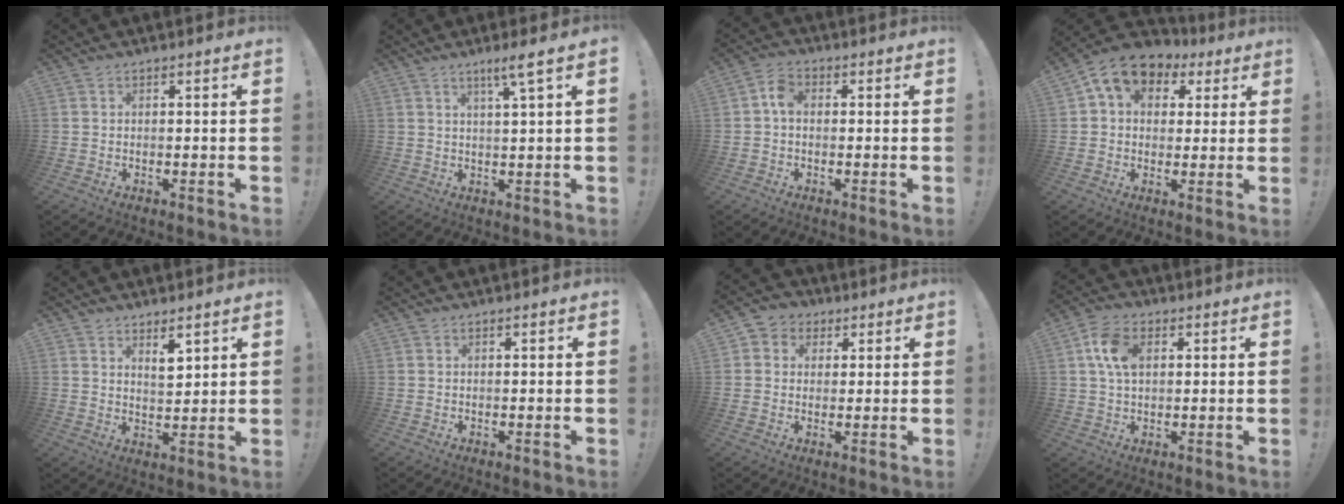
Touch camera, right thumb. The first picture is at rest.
{"total": 4.9, "force": [2.7, -0.5, 4.0], "torque": [-0.062, -0.013, 0.038]}
{"total": 4.5, "force": [-0.1, 3.1, 3.3], "torque": [-0.054, 0.013, -0.002]}
{"total": 9.9, "force": [4.4, 7.4, 4.9], "torque": [-0.078, -0.015, 0.087]}
{"total": 5.5, "force": [4.3, 2.2, 2.6], "torque": [-0.029, -0.033, 0.075]}
{"total": 0.0}
{"total": 4.9, "force": [0.7, 4.7, 1.2], "torque": [-0.015, 0.002, 0.014]}
{"total": 9.4, "force": [2.3, 6.4, 6.5], "torque": [-0.125, 0.008, 0.044]}